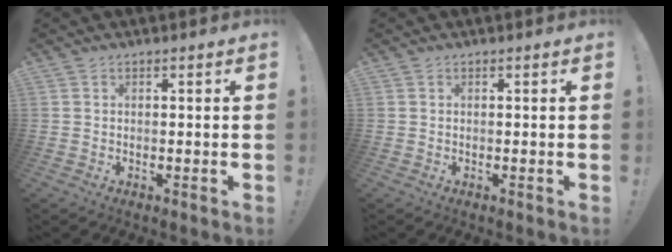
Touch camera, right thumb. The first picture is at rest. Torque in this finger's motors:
{"motor_torque": [0.00, 0.00, 0.00, 0.00, 0.00]}